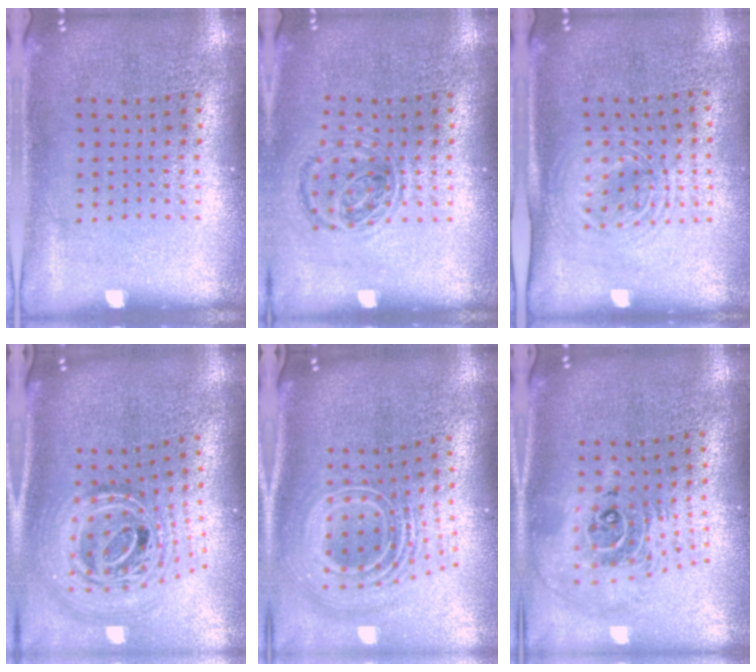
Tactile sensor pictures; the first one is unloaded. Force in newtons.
{"total": 0.9, "press": 0.9, "slide": 0.2}
{"total": 1.5, "press": 1.3, "slide": 0.7}
{"total": 3.1, "press": 2.1, "slide": 2.3}
{"total": 2.9, "press": 1.9, "slide": 2.2}
{"total": 2.4, "press": 1.8, "slide": 1.6}